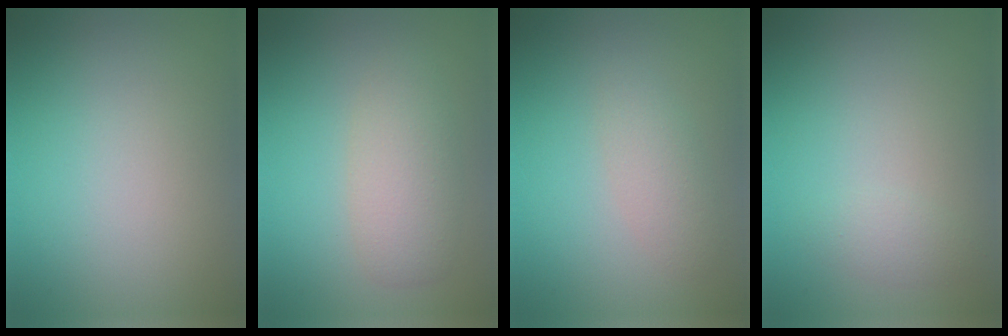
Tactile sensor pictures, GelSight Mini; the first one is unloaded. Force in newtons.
{"total": 3.4, "press": 3.3, "slide": 0.4}
{"total": 1.9, "press": 1.9, "slide": 0.1}
{"total": 1.1, "press": 1.1, "slide": 0.1}